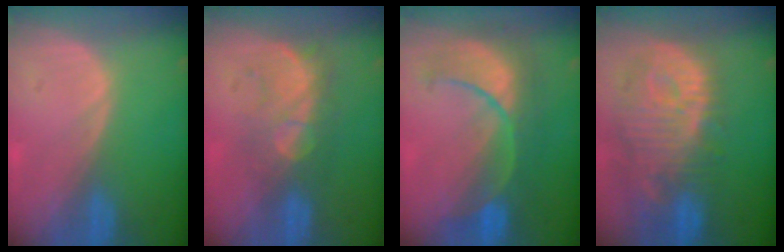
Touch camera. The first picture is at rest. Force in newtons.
{"total": 7.6, "press": 7.1, "slide": 2.8}
{"total": 8.9, "press": 8.9, "slide": 0.6}
{"total": 13.0, "press": 11.3, "slide": 6.3}